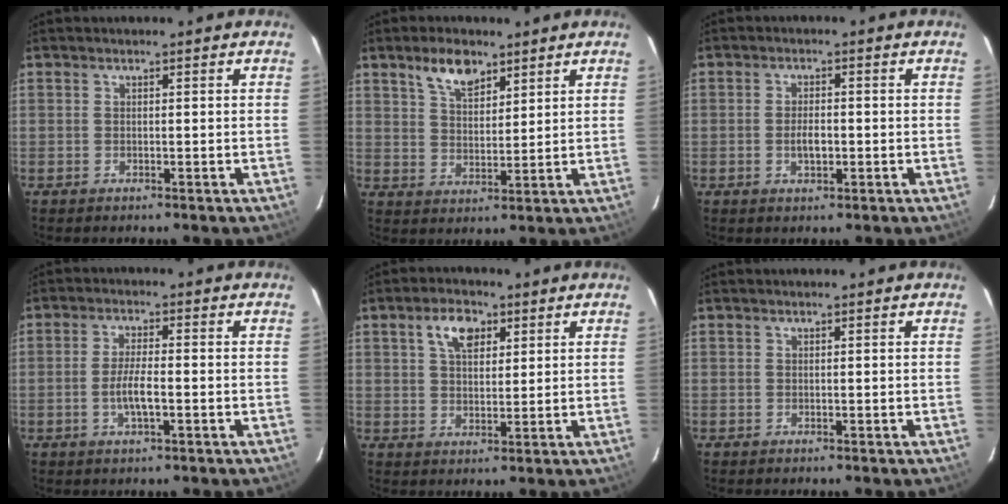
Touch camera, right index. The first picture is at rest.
{"total": 7.0, "force": [4.7, 3.3, 4.0], "torque": [-0.067, 0.007, 0.088]}
{"total": 3.3, "force": [-0.8, 1.6, 2.8], "torque": [-0.052, -0.002, -0.011]}
{"total": 4.9, "force": [-1.5, 1.1, 4.5], "torque": [-0.090, -0.003, -0.028]}
{"total": 6.1, "force": [2.8, 3.5, 4.2], "torque": [-0.070, 0.016, 0.051]}
{"total": 0.0}